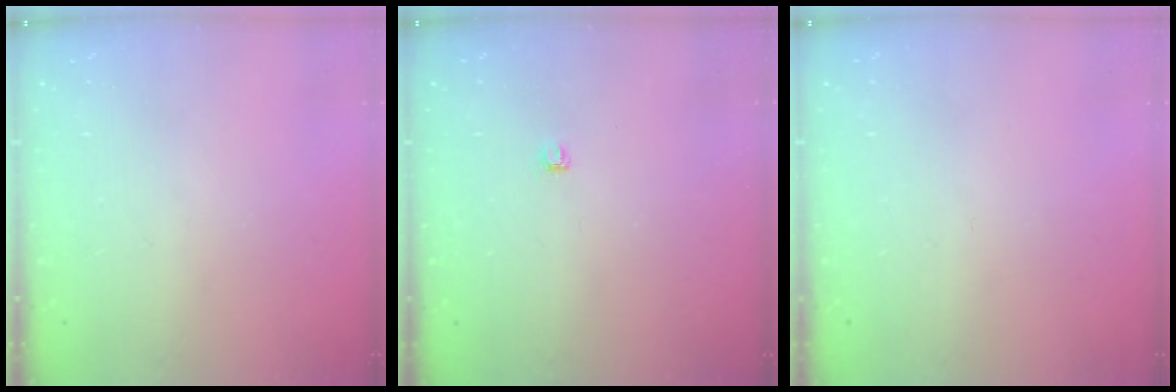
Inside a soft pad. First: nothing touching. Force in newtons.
{"total": 2.8, "press": 2.8, "slide": 0.4}
{"total": 0.0}